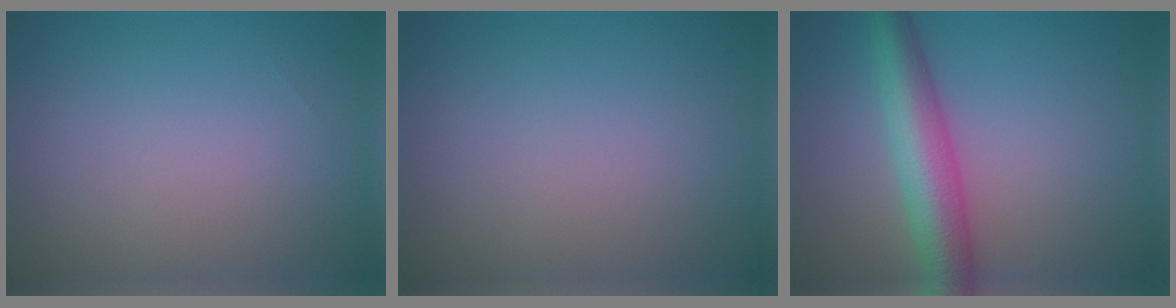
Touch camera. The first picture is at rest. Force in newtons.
{"total": 0.0}
{"total": 6.0, "press": 6.0, "slide": 0.1}